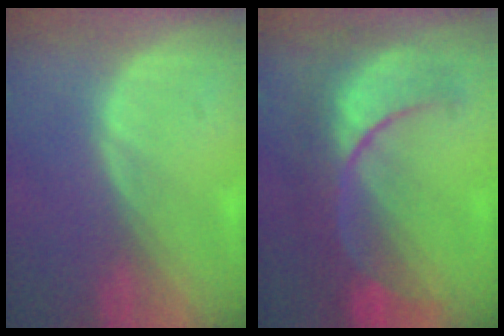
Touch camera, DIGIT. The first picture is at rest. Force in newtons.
{"total": 9.1, "press": 9.1, "slide": 0.7}